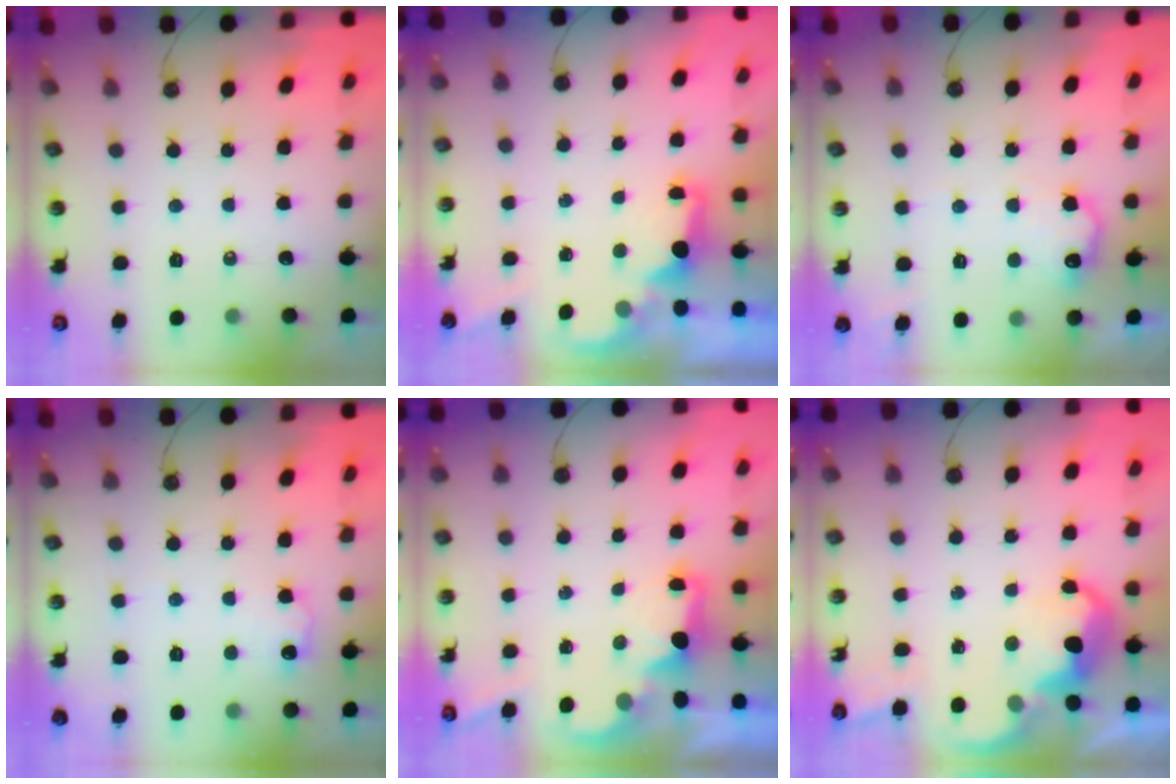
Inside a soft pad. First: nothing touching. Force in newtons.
{"total": 1.9, "press": 1.7, "slide": 0.7}
{"total": 11.9, "press": 11.9, "slide": 0.3}
{"total": 7.0, "press": 7.0, "slide": 0.5}
{"total": 2.2, "press": 2.0, "slide": 0.8}
{"total": 6.9, "press": 6.8, "slide": 0.5}